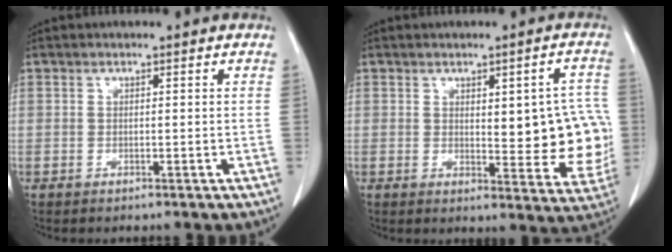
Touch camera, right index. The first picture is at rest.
{"total": 11.5, "force": [0.5, 4.1, 10.8], "torque": [-0.113, 0.003, 0.014]}